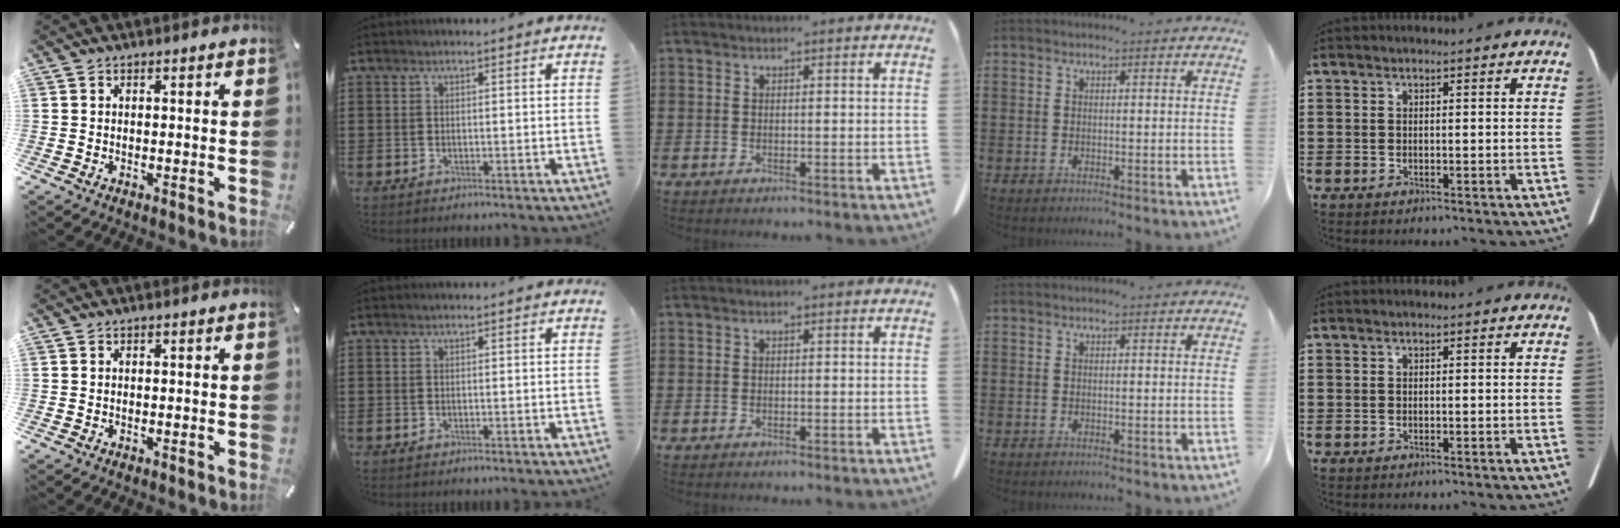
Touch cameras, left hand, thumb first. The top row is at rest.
{}